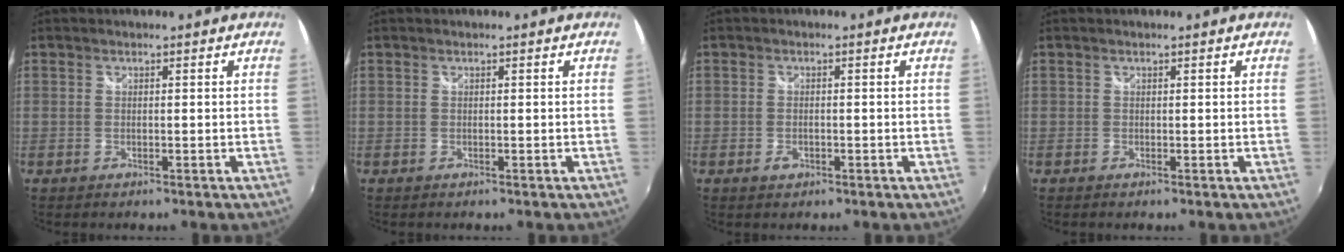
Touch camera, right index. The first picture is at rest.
{"total": 0.0}
{"total": 1.8, "force": [-0.9, 1.1, 1.2], "torque": [-0.024, -0.001, -0.015]}
{"total": 0.0}